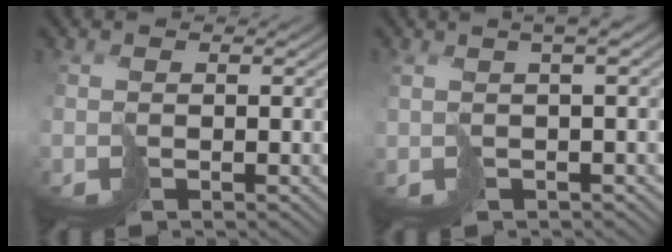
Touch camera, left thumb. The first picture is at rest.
{"total": 4.9, "force": [1.1, 1.3, 4.6], "torque": [-0.053, 0.014, 0.019]}